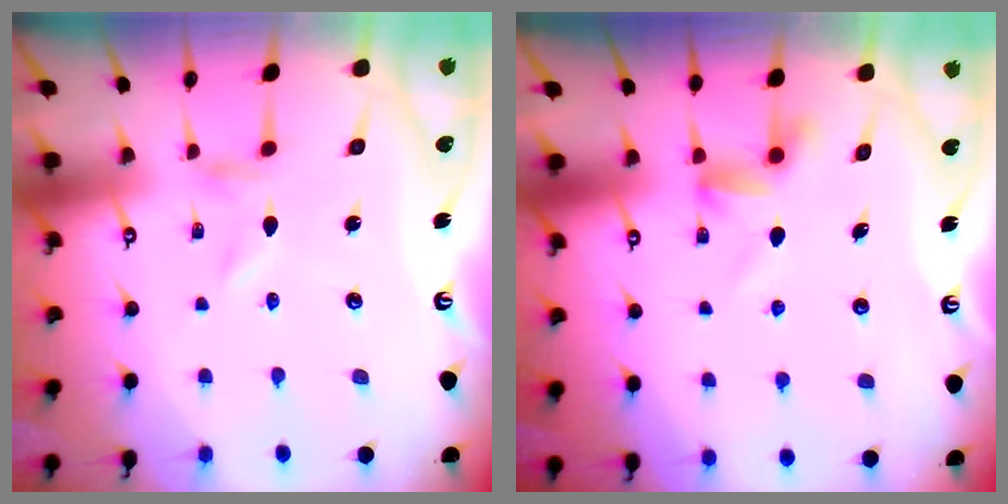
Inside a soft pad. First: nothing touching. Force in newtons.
{"total": 4.9, "press": 4.7, "slide": 1.5}